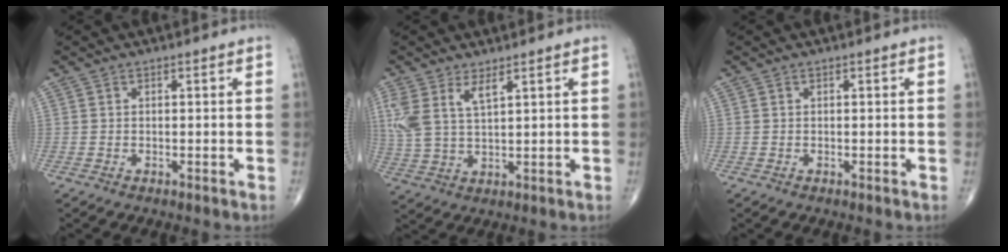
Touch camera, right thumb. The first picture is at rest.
{"total": 7.1, "force": [3.5, 2.7, 5.5], "torque": [-0.130, -0.010, 0.080]}
{"total": 0.0}